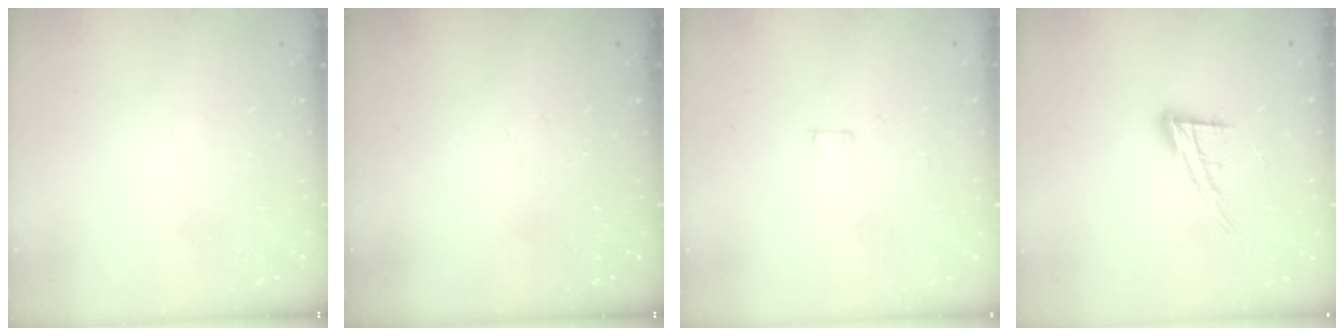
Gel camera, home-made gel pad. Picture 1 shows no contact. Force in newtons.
{"total": 0.0}
{"total": 2.5, "press": 2.5, "slide": 0.2}
{"total": 12.3, "press": 12.0, "slide": 2.5}